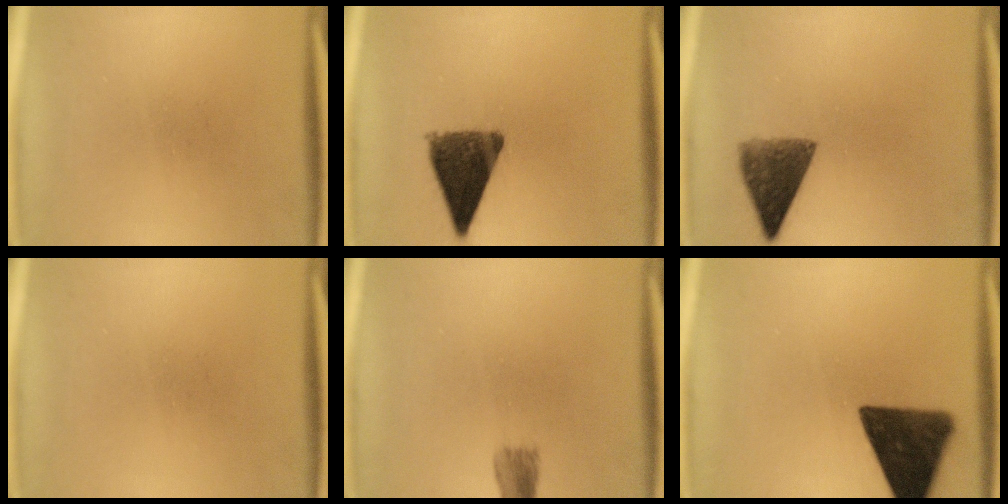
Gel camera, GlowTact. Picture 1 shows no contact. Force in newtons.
{"total": 11.0}
{"total": 7.2}
{"total": 0.0}
{"total": 2.5}
{"total": 14.4}